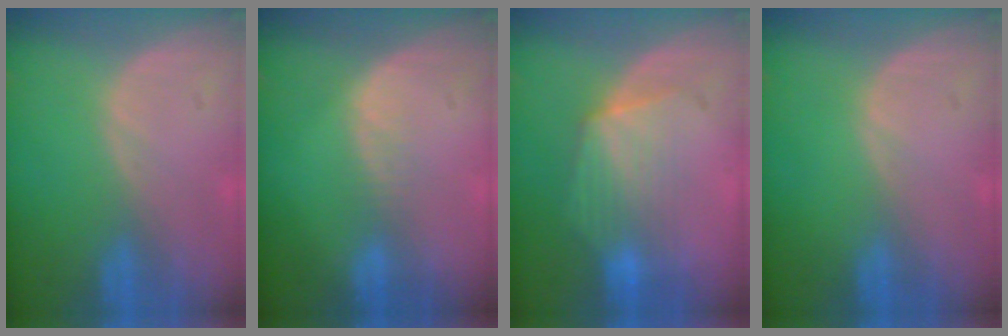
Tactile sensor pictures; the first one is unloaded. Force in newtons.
{"total": 1.6, "press": 1.6, "slide": 0.1}
{"total": 6.9, "press": 6.5, "slide": 2.4}
{"total": 0.0}